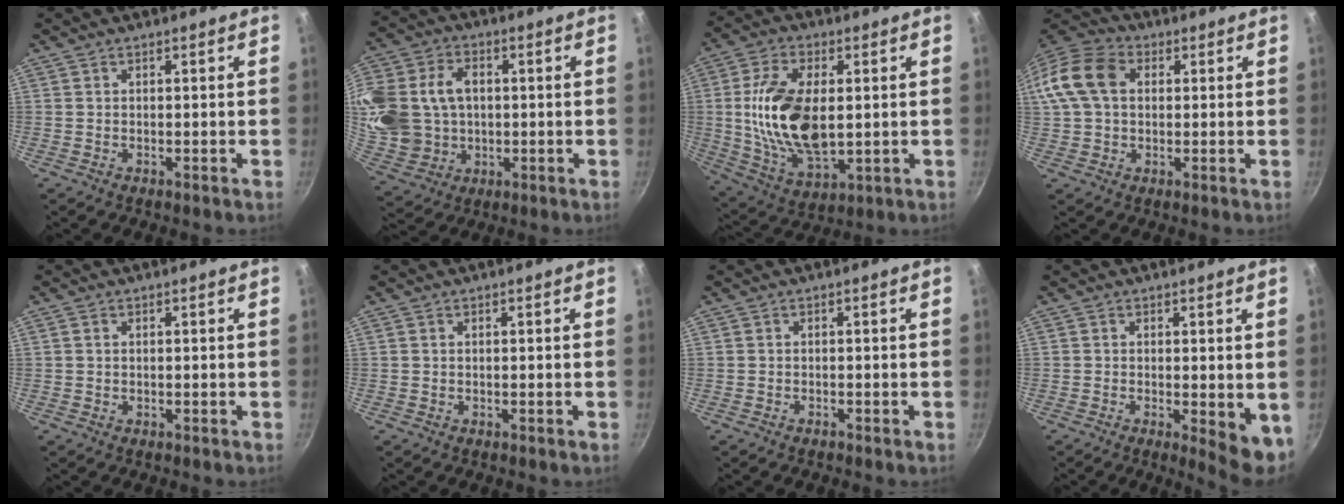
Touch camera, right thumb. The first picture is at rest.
{"total": 23.0, "force": [2.3, 18.5, 13.6], "torque": [-0.315, 0.032, 0.058]}
{"total": 17.8, "force": [1.2, 9.7, 14.9], "torque": [-0.271, -0.003, 0.028]}
{"total": 13.6, "force": [2.6, 9.9, 9.0], "torque": [-0.169, 0.029, 0.032]}
{"total": 0.6, "force": [0.2, 0.5, 0.2], "torque": [-0.003, 0.002, 0.003]}
{"total": 0.0}
{"total": 0.5, "force": [-0.5, 0.2, 0.1], "torque": [-0.006, 0.007, -0.008]}
{"total": 6.3, "force": [-0.8, 2.0, 5.9], "torque": [-0.065, -0.008, -0.006]}